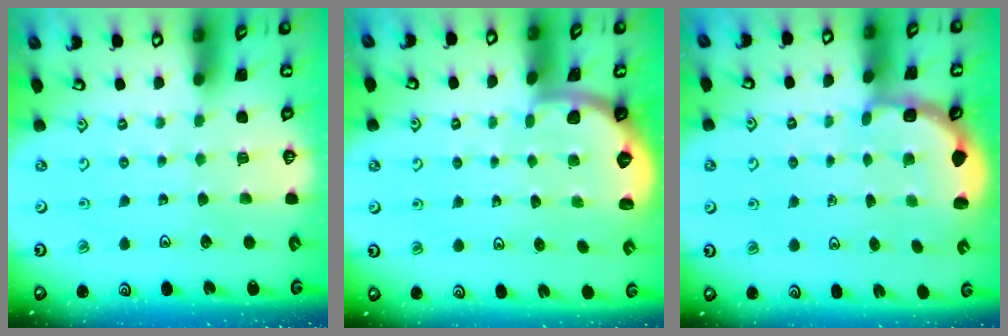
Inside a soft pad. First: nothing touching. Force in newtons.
{"total": 1.6, "press": 1.6, "slide": 0.1}
{"total": 2.7, "press": 2.3, "slide": 1.4}